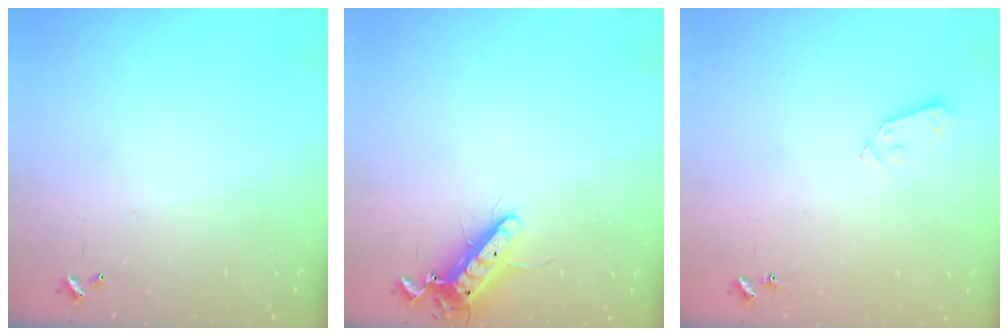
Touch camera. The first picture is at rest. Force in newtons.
{"total": 11.6, "press": 11.4, "slide": 2.2}
{"total": 3.5, "press": 3.5, "slide": 0.4}